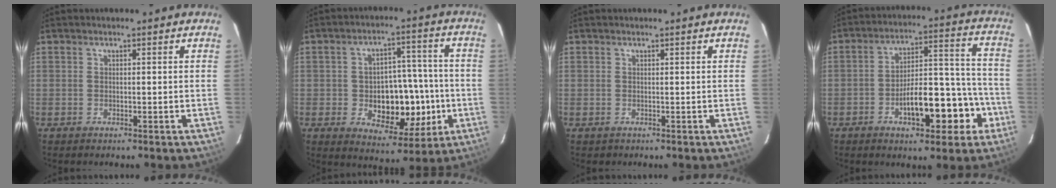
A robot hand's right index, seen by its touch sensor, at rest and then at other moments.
{"total": 12.5, "force": [-2.3, 7.1, 10.0], "torque": [-0.137, 0.024, -0.019]}
{"total": 0.5, "force": [0.1, 0.5, -0.1], "torque": [0.007, 0.005, -0.002]}
{"total": 13.5, "force": [-5.5, 5.1, 11.2], "torque": [-0.163, 0.042, -0.073]}